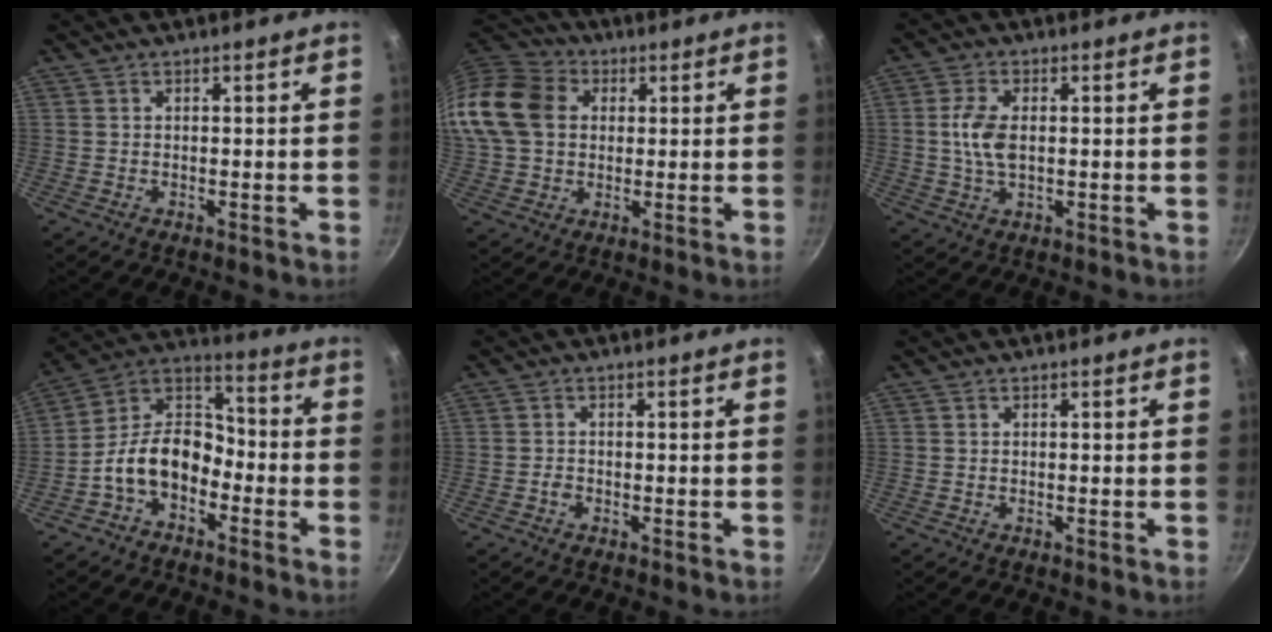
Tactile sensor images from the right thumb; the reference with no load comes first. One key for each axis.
{"total": 17.2, "fx": 3.1, "fy": 13.6, "fz": 10.0, "tx": -0.192, "ty": 0.025, "tz": 0.044}
{"total": 6.4, "fx": 0.5, "fy": 3.6, "fz": 5.3, "tx": -0.106, "ty": 0.004, "tz": 0.007}
{"total": 13.0, "fx": -5.1, "fy": 8.7, "fz": 8.2, "tx": -0.114, "ty": 0.068, "tz": -0.121}
{"total": 1.3, "fx": -0.7, "fy": 0.9, "fz": 0.6, "tx": -0.012, "ty": 0.006, "tz": -0.013}
{"total": 0.0}